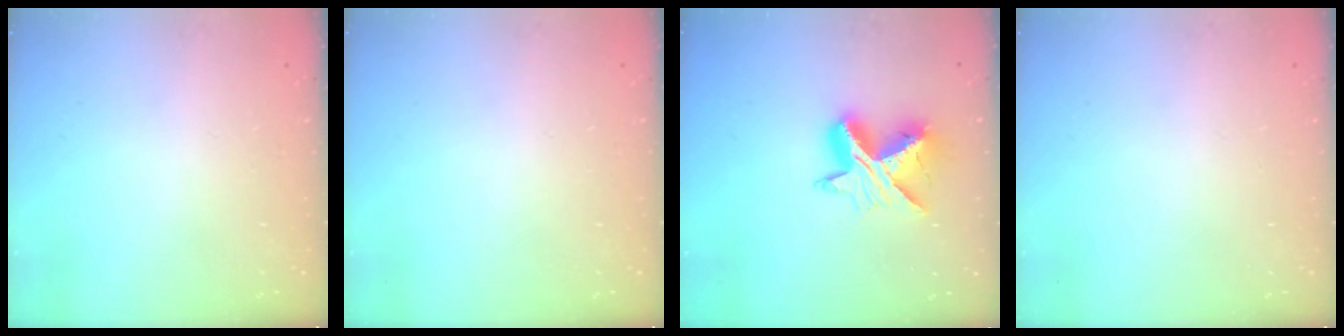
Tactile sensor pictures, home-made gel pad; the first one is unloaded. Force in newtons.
{"total": 0.0}
{"total": 9.5, "press": 9.5, "slide": 0.7}
{"total": 0.0}